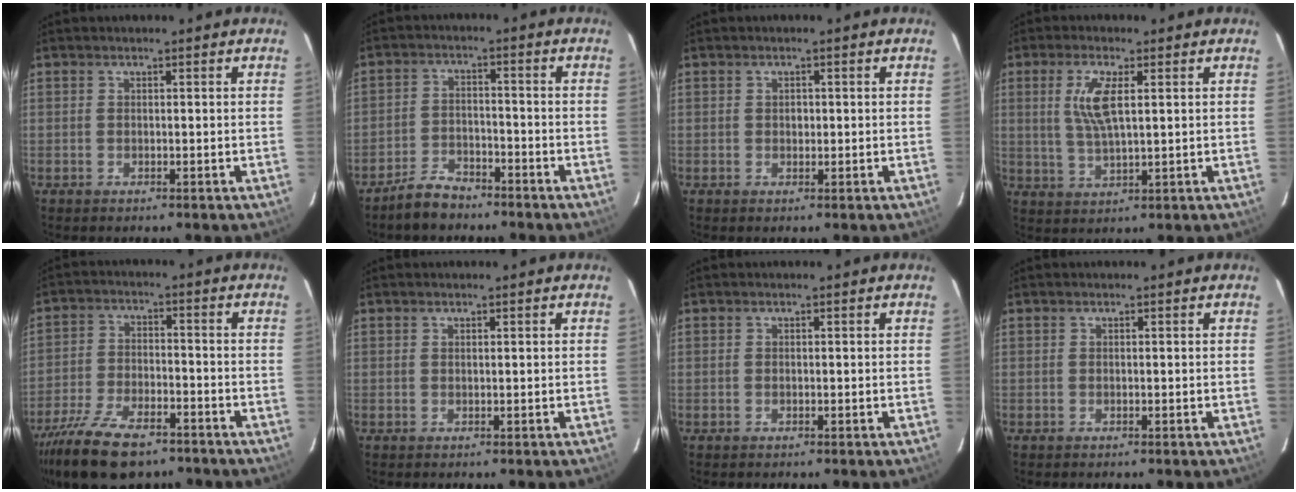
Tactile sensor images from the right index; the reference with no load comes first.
{"total": 5.7, "force": [-4.8, 2.6, 1.6], "torque": [-0.053, 0.013, -0.082]}
{"total": 1.0, "force": [0.0, 0.9, 0.3], "torque": [-0.003, 0.004, 0.001]}
{"total": 6.7, "force": [1.7, 1.9, 6.2], "torque": [-0.127, 0.001, 0.035]}
{"total": 16.4, "force": [-12.2, 6.7, 8.8], "torque": [-0.197, -0.030, -0.212]}
{"total": 0.0}
{"total": 0.0}
{"total": 0.0}